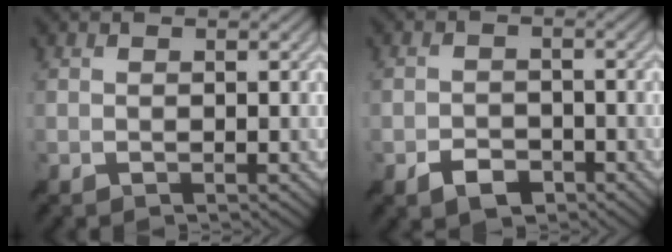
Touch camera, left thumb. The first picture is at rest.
{"total": 2.8, "force": [-1.4, 1.8, 1.7], "torque": [-0.032, 0.004, -0.029]}